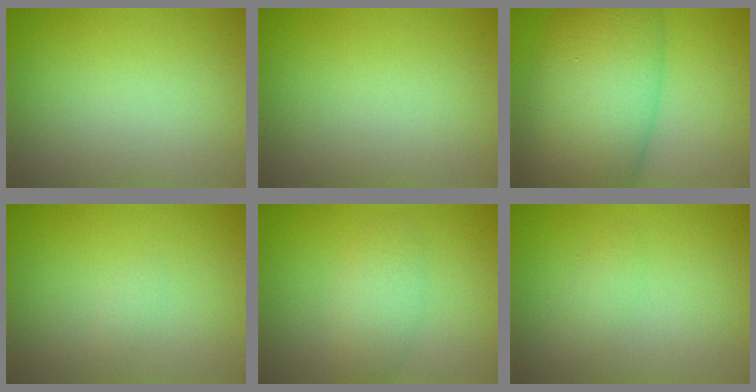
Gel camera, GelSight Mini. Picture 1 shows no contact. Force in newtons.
{"total": 0.0}
{"total": 12.1, "press": 12.1, "slide": 0.5}
{"total": 0.5, "press": 0.5, "slide": 0.1}
{"total": 2.9, "press": 2.9, "slide": 0.1}
{"total": 1.0, "press": 1.0, "slide": 0.1}